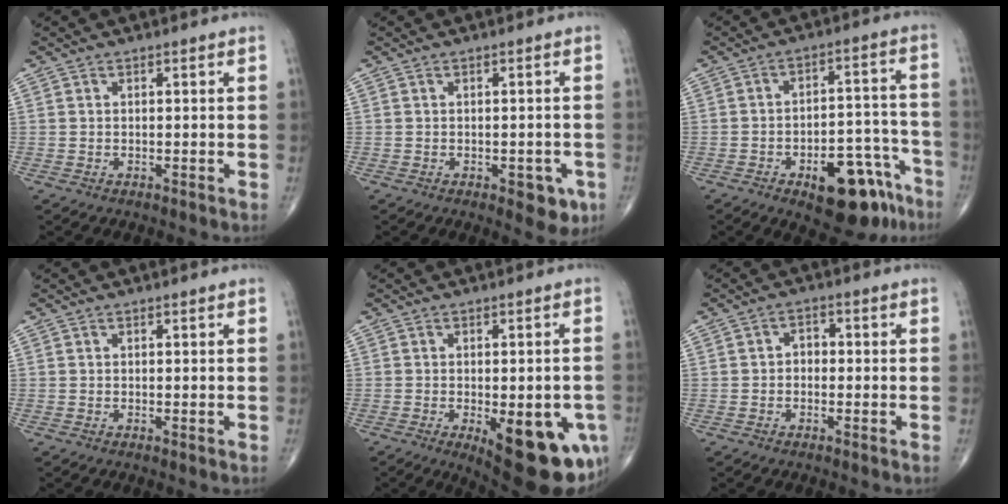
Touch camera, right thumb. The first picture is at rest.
{"total": 5.1, "force": [-2.2, 2.5, 3.9], "torque": [-0.020, 0.002, -0.022]}
{"total": 15.7, "force": [-9.0, 7.0, 10.7], "torque": [-0.106, 0.072, -0.118]}
{"total": 0.0}
{"total": 18.7, "force": [-6.5, 6.8, 16.1], "torque": [-0.155, -0.014, -0.069]}
{"total": 2.4, "force": [-0.3, 1.9, 1.4], "torque": [-0.006, 0.013, -0.014]}